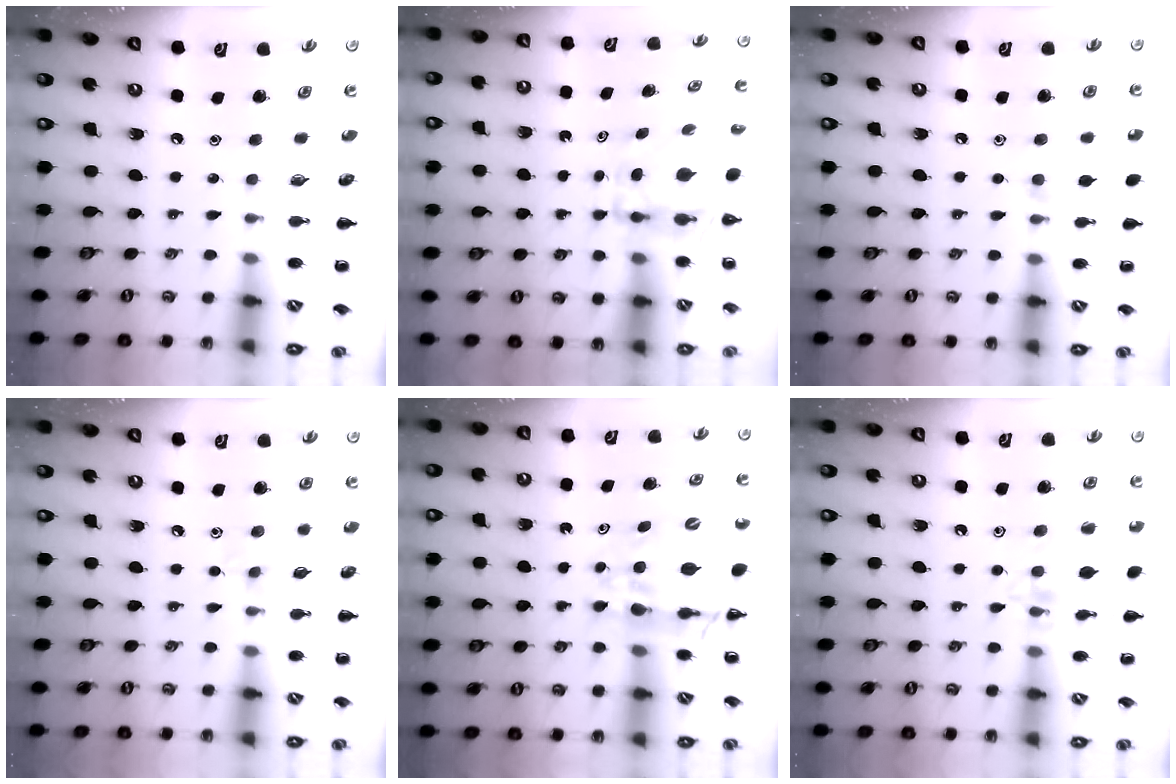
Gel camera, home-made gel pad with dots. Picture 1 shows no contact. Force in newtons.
{"total": 3.9, "press": 3.8, "slide": 0.3}
{"total": 6.5, "press": 6.1, "slide": 2.2}
{"total": 5.2, "press": 5.0, "slide": 1.7}
{"total": 9.9, "press": 9.5, "slide": 2.6}
{"total": 12.3, "press": 12.3, "slide": 0.5}